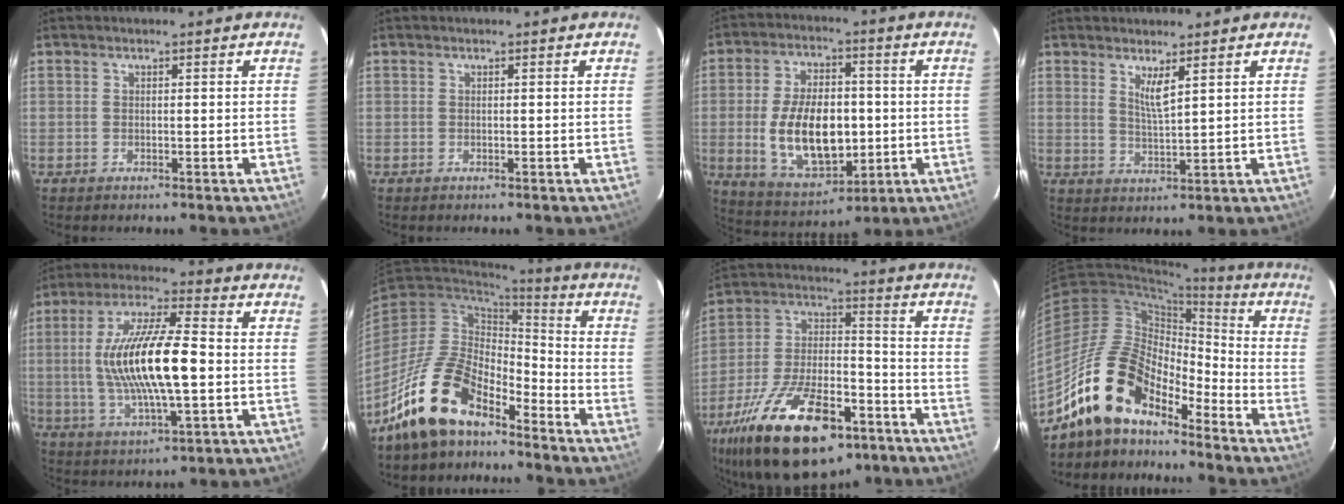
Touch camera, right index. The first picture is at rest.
{"total": 0.0}
{"total": 16.1, "force": [-1.5, 9.1, 13.2], "torque": [-0.259, 0.001, -0.005]}
{"total": 3.6, "force": [2.2, 0.3, 2.9], "torque": [-0.054, -0.011, 0.038]}
{"total": 17.1, "force": [-0.6, 4.3, 16.6], "torque": [-0.317, 0.004, -0.009]}
{"total": 14.8, "force": [-11.1, 6.4, 7.4], "torque": [-0.156, 0.006, -0.206]}
{"total": 27.0, "force": [-16.0, 11.8, 18.3], "torque": [-0.348, -0.014, -0.253]}
{"total": 15.4, "force": [-12.4, 6.2, 6.8], "torque": [-0.126, 0.013, -0.236]}